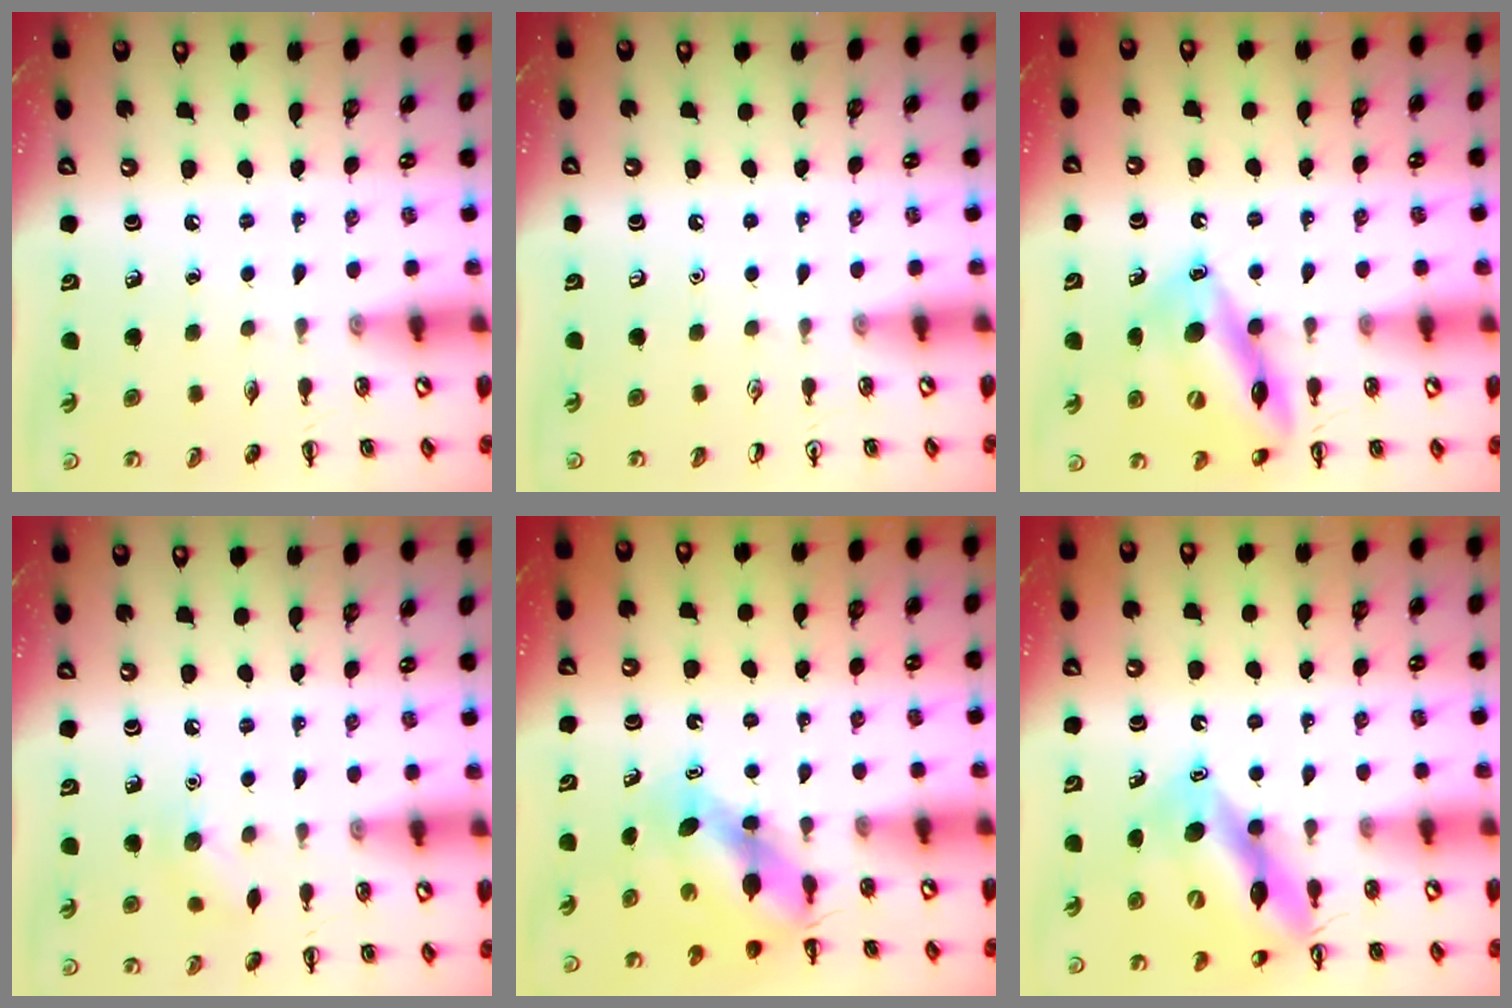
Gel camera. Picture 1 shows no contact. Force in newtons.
{"total": 0.0}
{"total": 15.8, "press": 15.5, "slide": 3.1}
{"total": 7.2, "press": 7.0, "slide": 1.5}
{"total": 6.1, "press": 6.0, "slide": 1.1}
{"total": 12.8, "press": 12.2, "slide": 3.9}